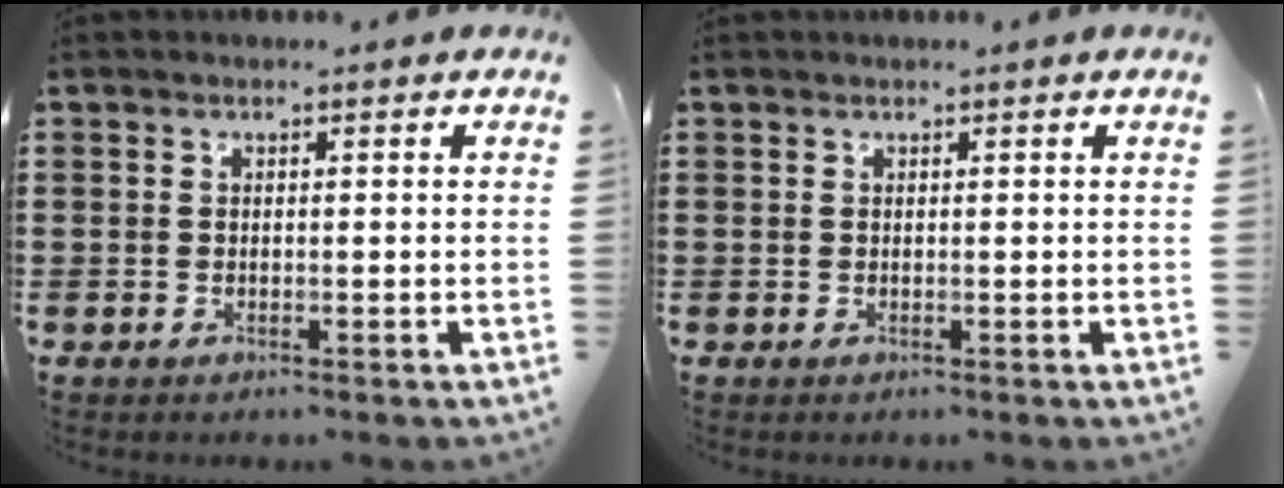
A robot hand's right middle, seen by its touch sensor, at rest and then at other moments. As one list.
[{"total": 0.0}]